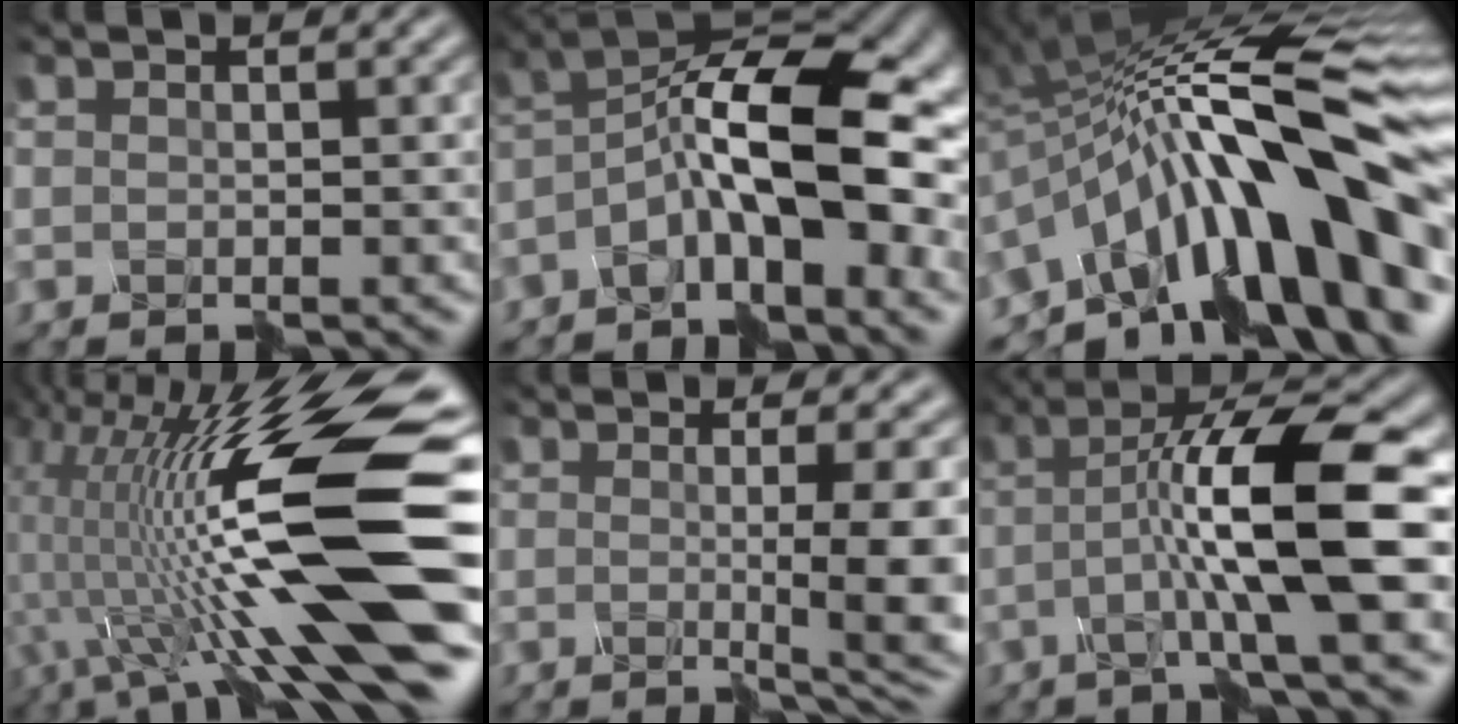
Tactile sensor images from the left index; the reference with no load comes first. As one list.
[{"total": 10.2, "force": [-2.4, 3.7, 9.2], "torque": [-0.153, 0.027, -0.053]}, {"total": 15.8, "force": [-4.5, 5.0, 14.3], "torque": [-0.195, 0.059, -0.100]}, {"total": 14.4, "force": [0.4, 3.5, 13.9], "torque": [-0.259, 0.014, 0.005]}, {"total": 6.1, "force": [-0.2, 1.2, 6.0], "torque": [-0.075, -0.005, -0.002]}, {"total": 8.8, "force": [-0.9, 1.5, 8.7], "torque": [-0.146, 0.022, -0.024]}]